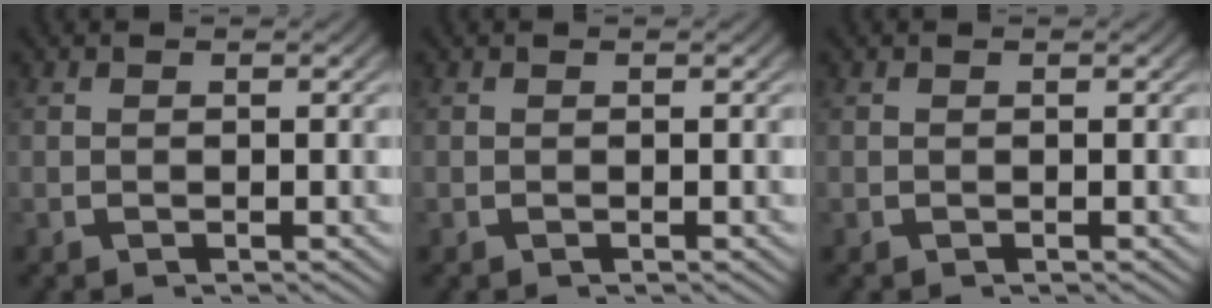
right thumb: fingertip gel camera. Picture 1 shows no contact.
{"total": 0.0}
{"total": 0.0}